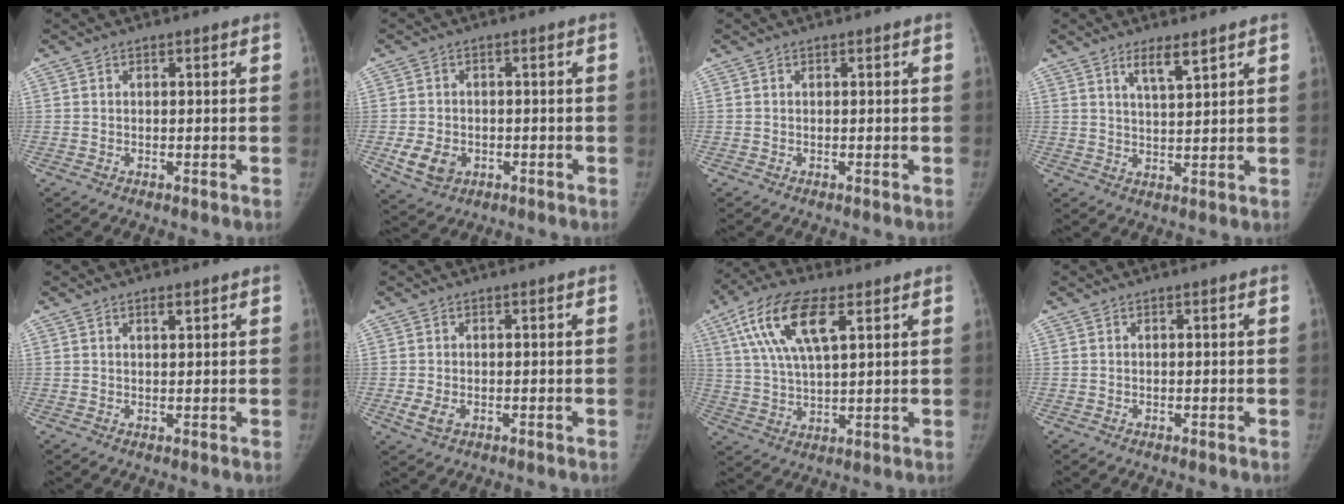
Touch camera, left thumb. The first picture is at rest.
{"total": 6.2, "force": [-2.0, 4.8, 3.4], "torque": [-0.055, 0.002, -0.025]}
{"total": 0.0}
{"total": 4.5, "force": [3.1, 0.9, 3.1], "torque": [-0.050, -0.025, 0.057]}
{"total": 1.4, "force": [0.9, 0.5, 0.9], "torque": [-0.011, -0.005, 0.015]}
{"total": 2.9, "force": [-0.9, 1.9, 2.0], "torque": [-0.044, -0.004, -0.014]}
{"total": 14.4, "force": [6.1, 5.9, 11.6], "torque": [-0.223, -0.001, 0.113]}
{"total": 0.0}